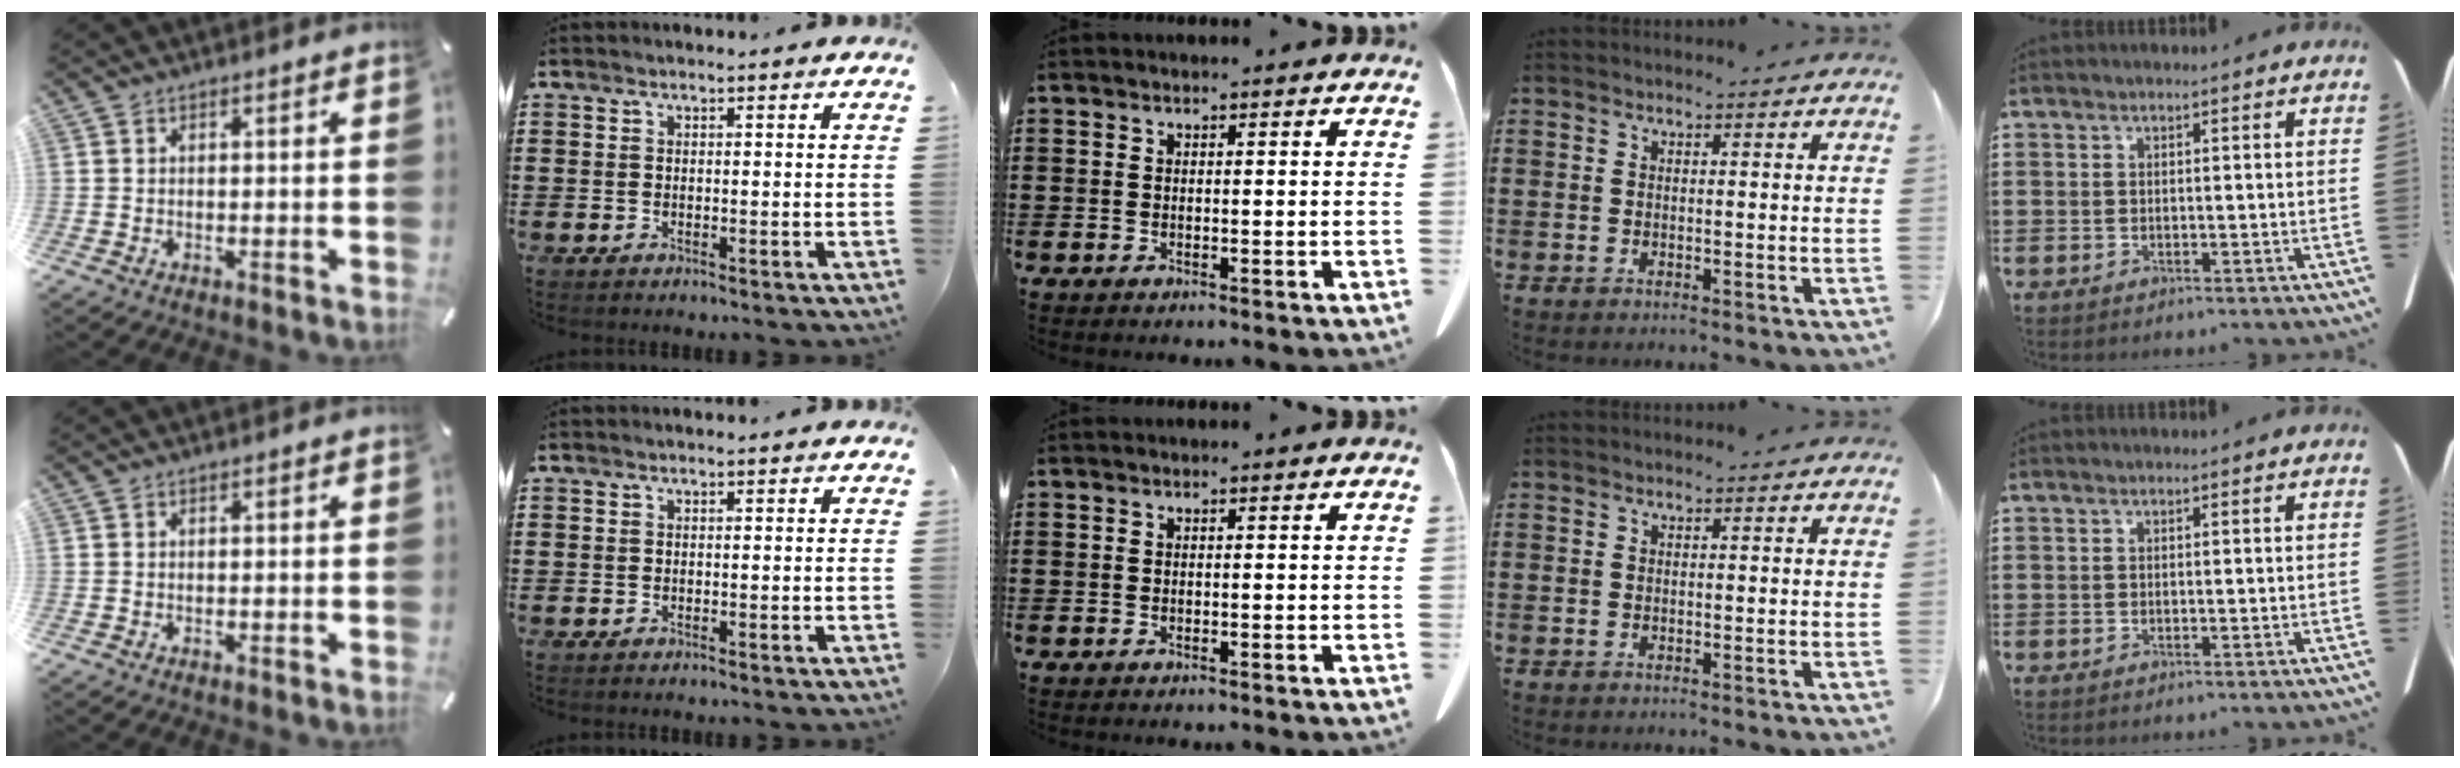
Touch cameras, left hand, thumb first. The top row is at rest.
{}